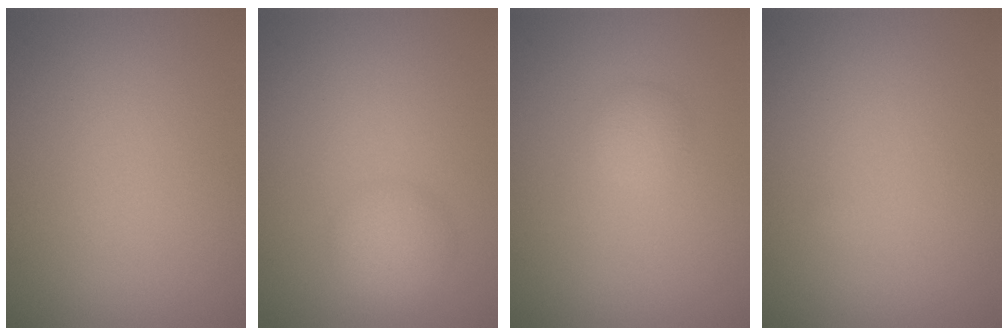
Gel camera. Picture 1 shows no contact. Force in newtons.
{"total": 2.5, "press": 2.5, "slide": 0.1}
{"total": 1.4, "press": 1.4, "slide": 0.0}
{"total": 0.0}